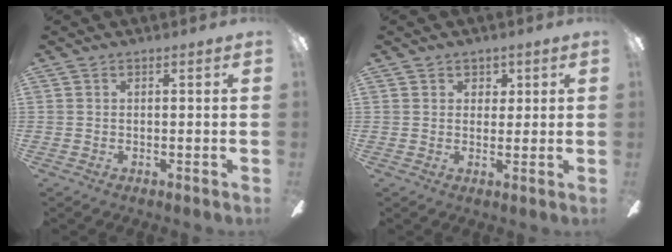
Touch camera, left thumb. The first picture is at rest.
{"total": 2.8, "force": [1.6, 2.3, 0.3], "torque": [0.003, 0.002, 0.025]}